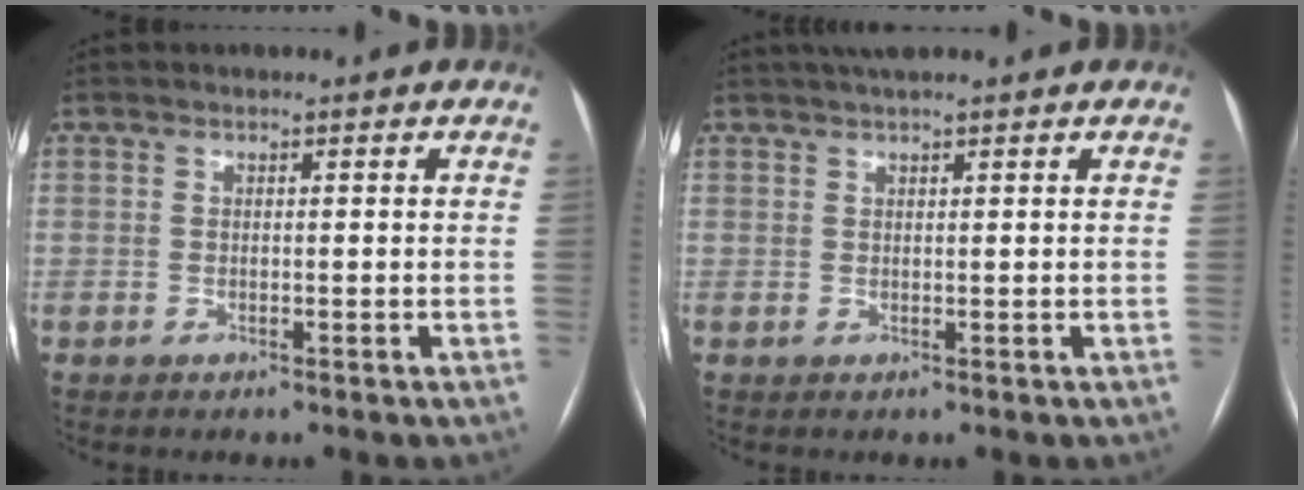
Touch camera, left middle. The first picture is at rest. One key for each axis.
{"total": 3.9, "fx": 3.2, "fy": 0.3, "fz": 2.3, "tx": -0.034, "ty": 0.028, "tz": 0.054}